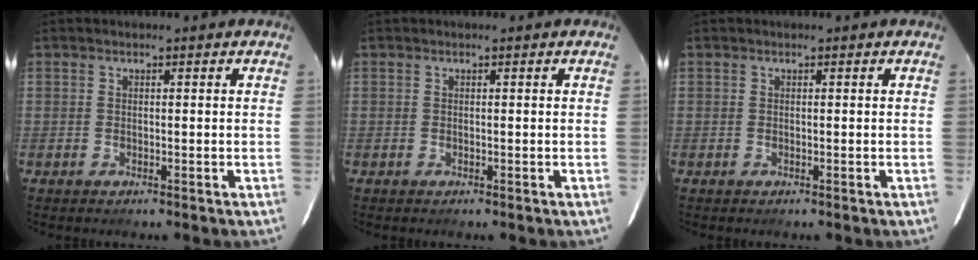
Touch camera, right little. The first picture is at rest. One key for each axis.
{"total": 0.0}
{"total": 0.0}